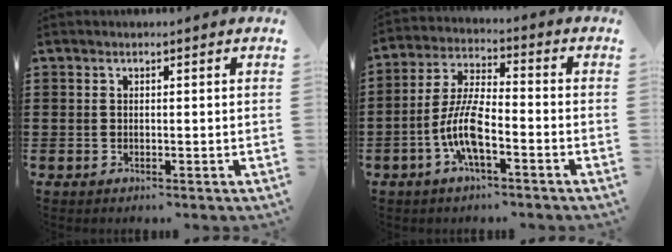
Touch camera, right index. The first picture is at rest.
{"total": 8.1, "force": [-3.2, 2.4, 7.0], "torque": [-0.168, -0.010, -0.067]}